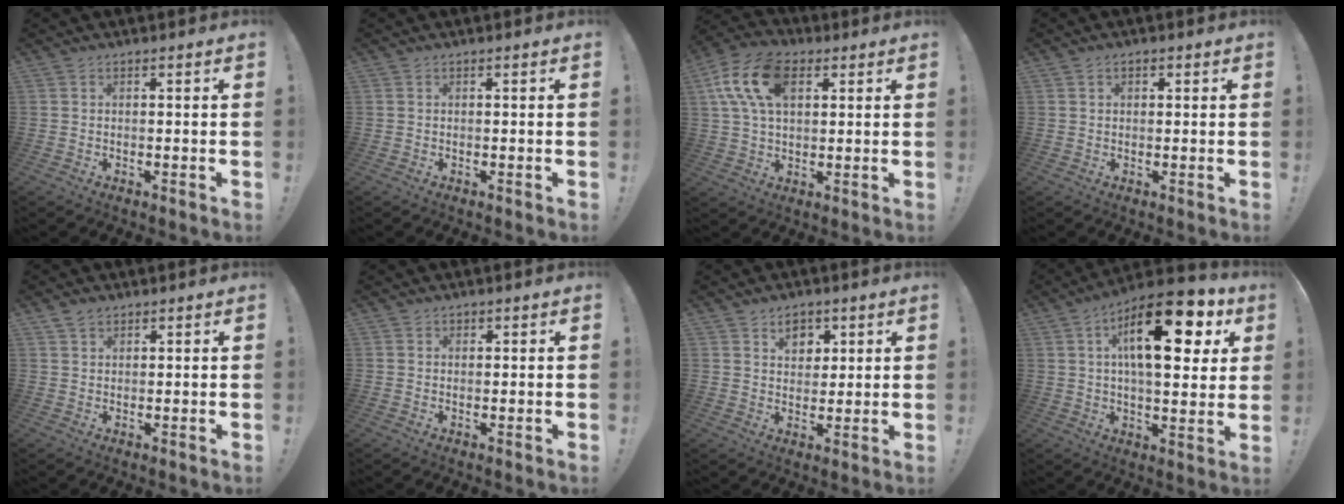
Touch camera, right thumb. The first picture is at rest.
{"total": 0.0}
{"total": 15.9, "force": [5.6, 9.7, 11.3], "torque": [-0.210, -0.002, 0.102]}
{"total": 1.2, "force": [0.5, 1.0, 0.5], "torque": [0.000, 0.000, 0.008]}
{"total": 2.4, "force": [1.9, 1.3, 0.7], "torque": [0.000, -0.011, 0.034]}
{"total": 0.9, "force": [0.5, 0.7, -0.2], "torque": [0.004, 0.000, 0.010]}
{"total": 6.7, "force": [3.9, 5.0, 2.3], "torque": [-0.021, -0.025, 0.070]}
{"total": 22.7, "force": [8.2, 9.1, 19.1], "torque": [-0.291, -0.029, 0.129]}